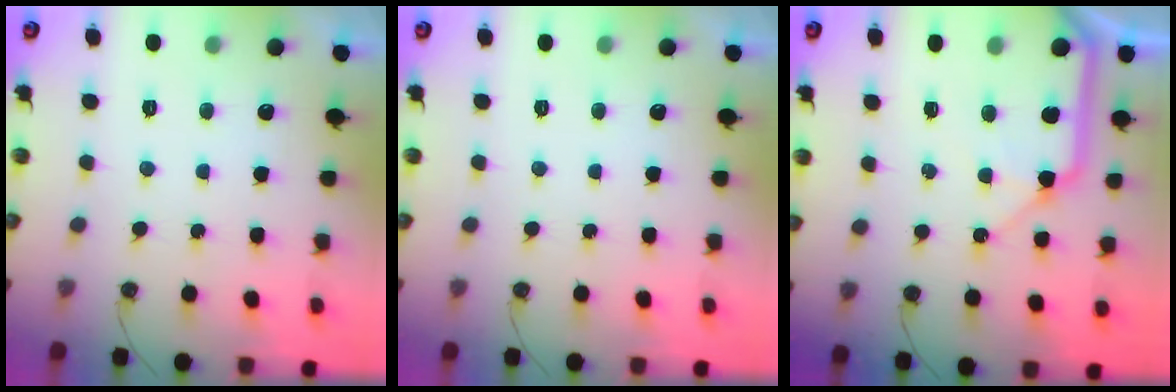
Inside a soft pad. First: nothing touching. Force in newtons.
{"total": 0.0}
{"total": 13.2, "press": 13.1, "slide": 1.6}